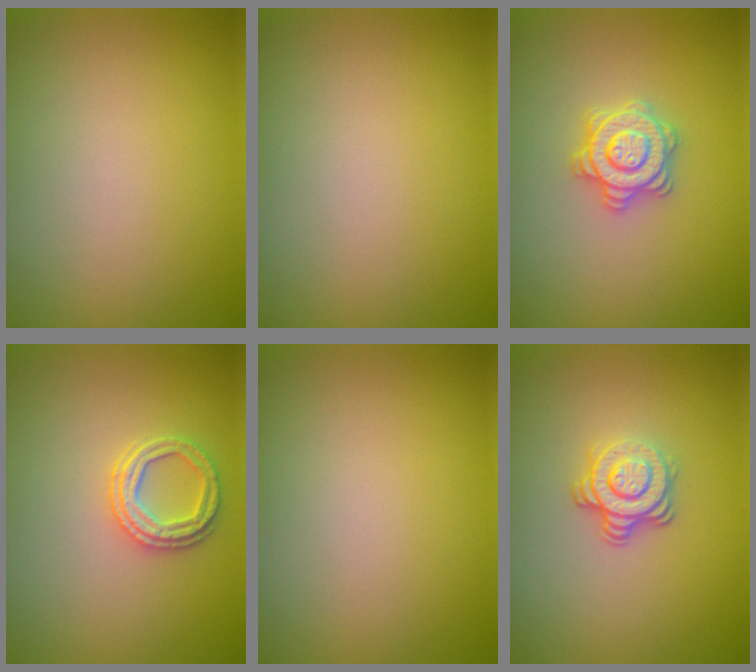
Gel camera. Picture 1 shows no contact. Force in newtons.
{"total": 0.0}
{"total": 3.3, "press": 3.3, "slide": 0.6}
{"total": 2.4, "press": 2.4, "slide": 0.2}
{"total": 0.0}
{"total": 3.7, "press": 2.7, "slide": 2.5}